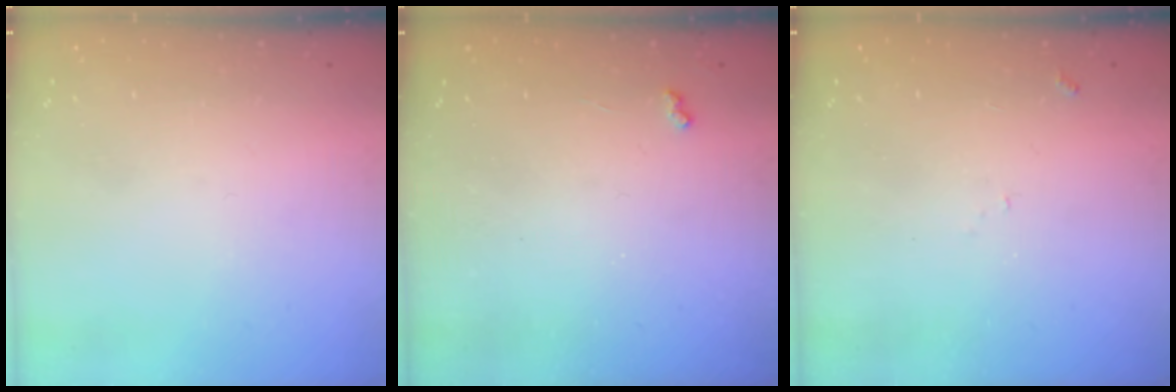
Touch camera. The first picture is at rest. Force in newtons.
{"total": 3.5, "press": 3.4, "slide": 0.5}
{"total": 5.3, "press": 5.2, "slide": 0.6}